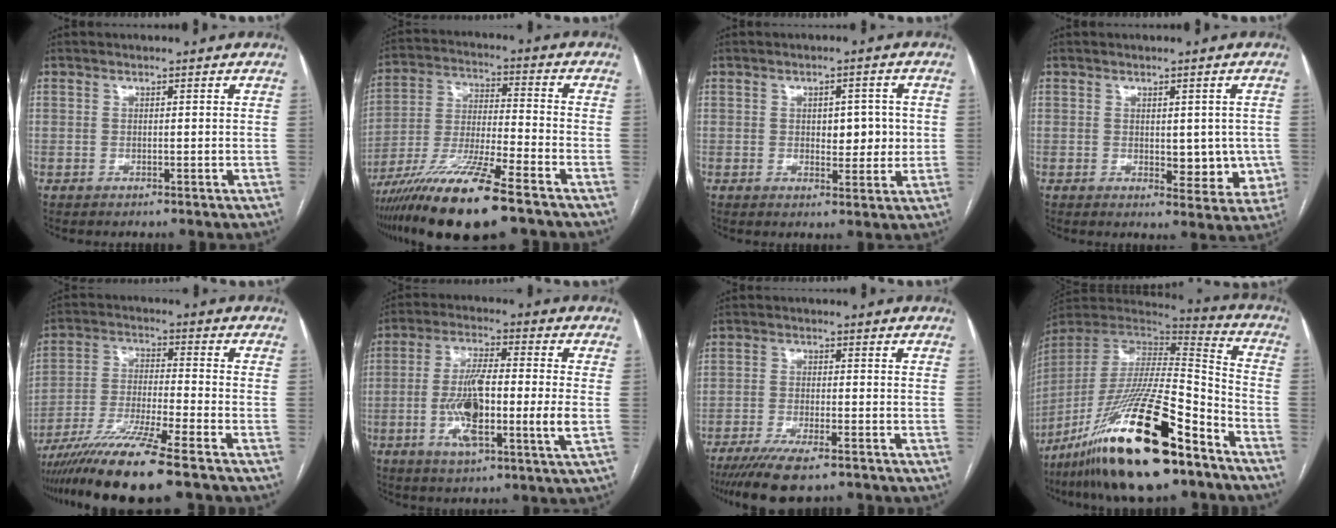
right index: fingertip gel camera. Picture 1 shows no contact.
{"total": 16.7, "force": [-11.5, 1.2, 12.0], "torque": [-0.240, -0.038, -0.210]}
{"total": 4.9, "force": [0.3, 2.5, 4.2], "torque": [-0.049, 0.002, 0.008]}
{"total": 6.5, "force": [-0.4, 3.6, 5.4], "torque": [-0.043, 0.000, 0.003]}
{"total": 13.6, "force": [-10.3, -0.7, 8.8], "torque": [-0.164, -0.033, -0.182]}
{"total": 13.6, "force": [-2.1, 1.7, 13.3], "torque": [-0.249, 0.000, -0.041]}
{"total": 10.1, "force": [-7.6, 1.8, 6.4], "torque": [-0.101, -0.020, -0.120]}
{"total": 28.7, "force": [-18.5, 5.1, 21.4], "torque": [-0.393, -0.035, -0.323]}